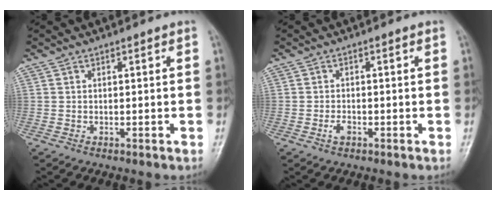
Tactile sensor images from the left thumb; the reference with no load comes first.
{"total": 1.8, "force": [-0.9, 1.0, 1.2], "torque": [-0.025, 0.006, -0.017]}